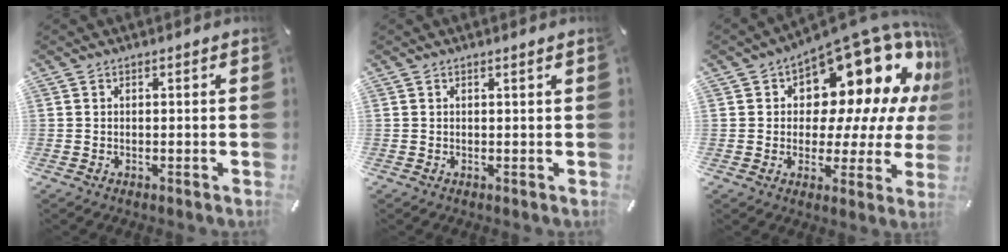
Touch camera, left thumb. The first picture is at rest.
{"total": 0.6, "force": [0.3, -0.1, 0.5], "torque": [-0.007, 0.000, 0.005]}
{"total": 19.4, "force": [10.6, 10.4, 12.5], "torque": [-0.159, -0.097, 0.173]}